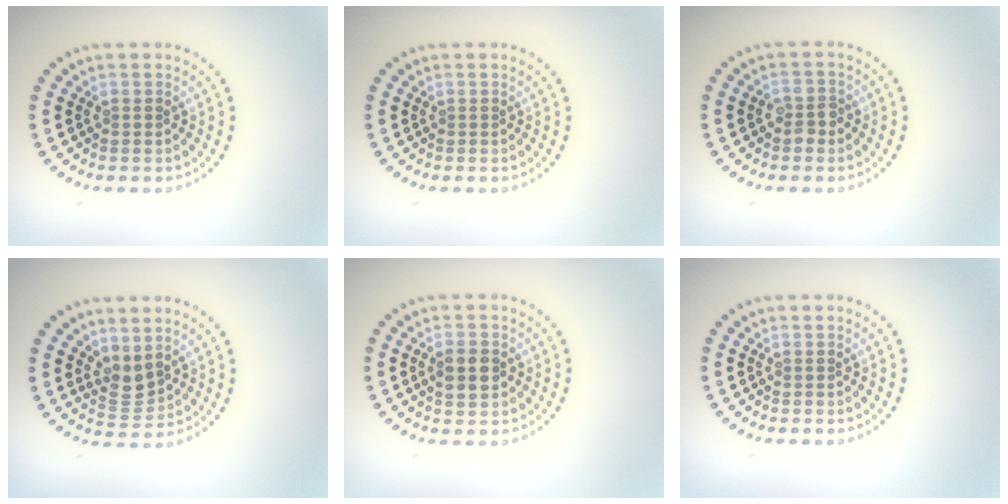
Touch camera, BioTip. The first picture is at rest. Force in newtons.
{"total": 0.0}
{"total": 1.7, "press": 1.7, "slide": 0.4}
{"total": 2.0, "press": 1.6, "slide": 1.2}
{"total": 2.9, "press": 2.9, "slide": 0.1}
{"total": 0.0}